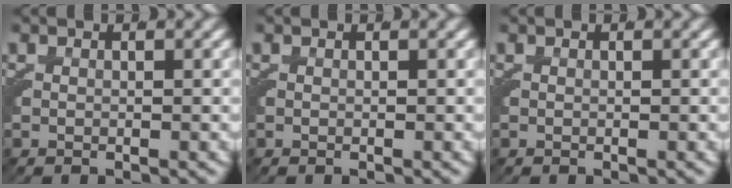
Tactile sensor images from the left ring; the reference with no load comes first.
{"total": 0.0}
{"total": 0.0}